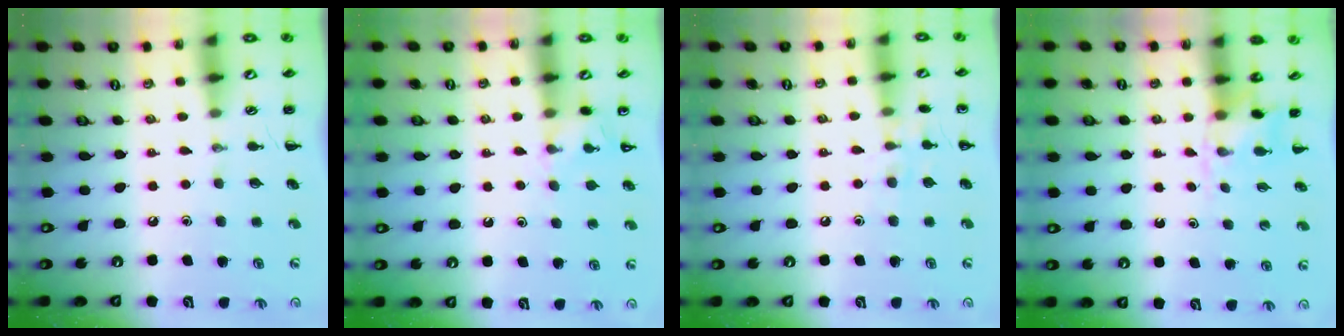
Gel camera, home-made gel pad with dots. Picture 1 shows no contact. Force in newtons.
{"total": 4.7, "press": 4.4, "slide": 1.6}
{"total": 7.1, "press": 6.9, "slide": 1.9}
{"total": 2.9, "press": 2.7, "slide": 1.2}